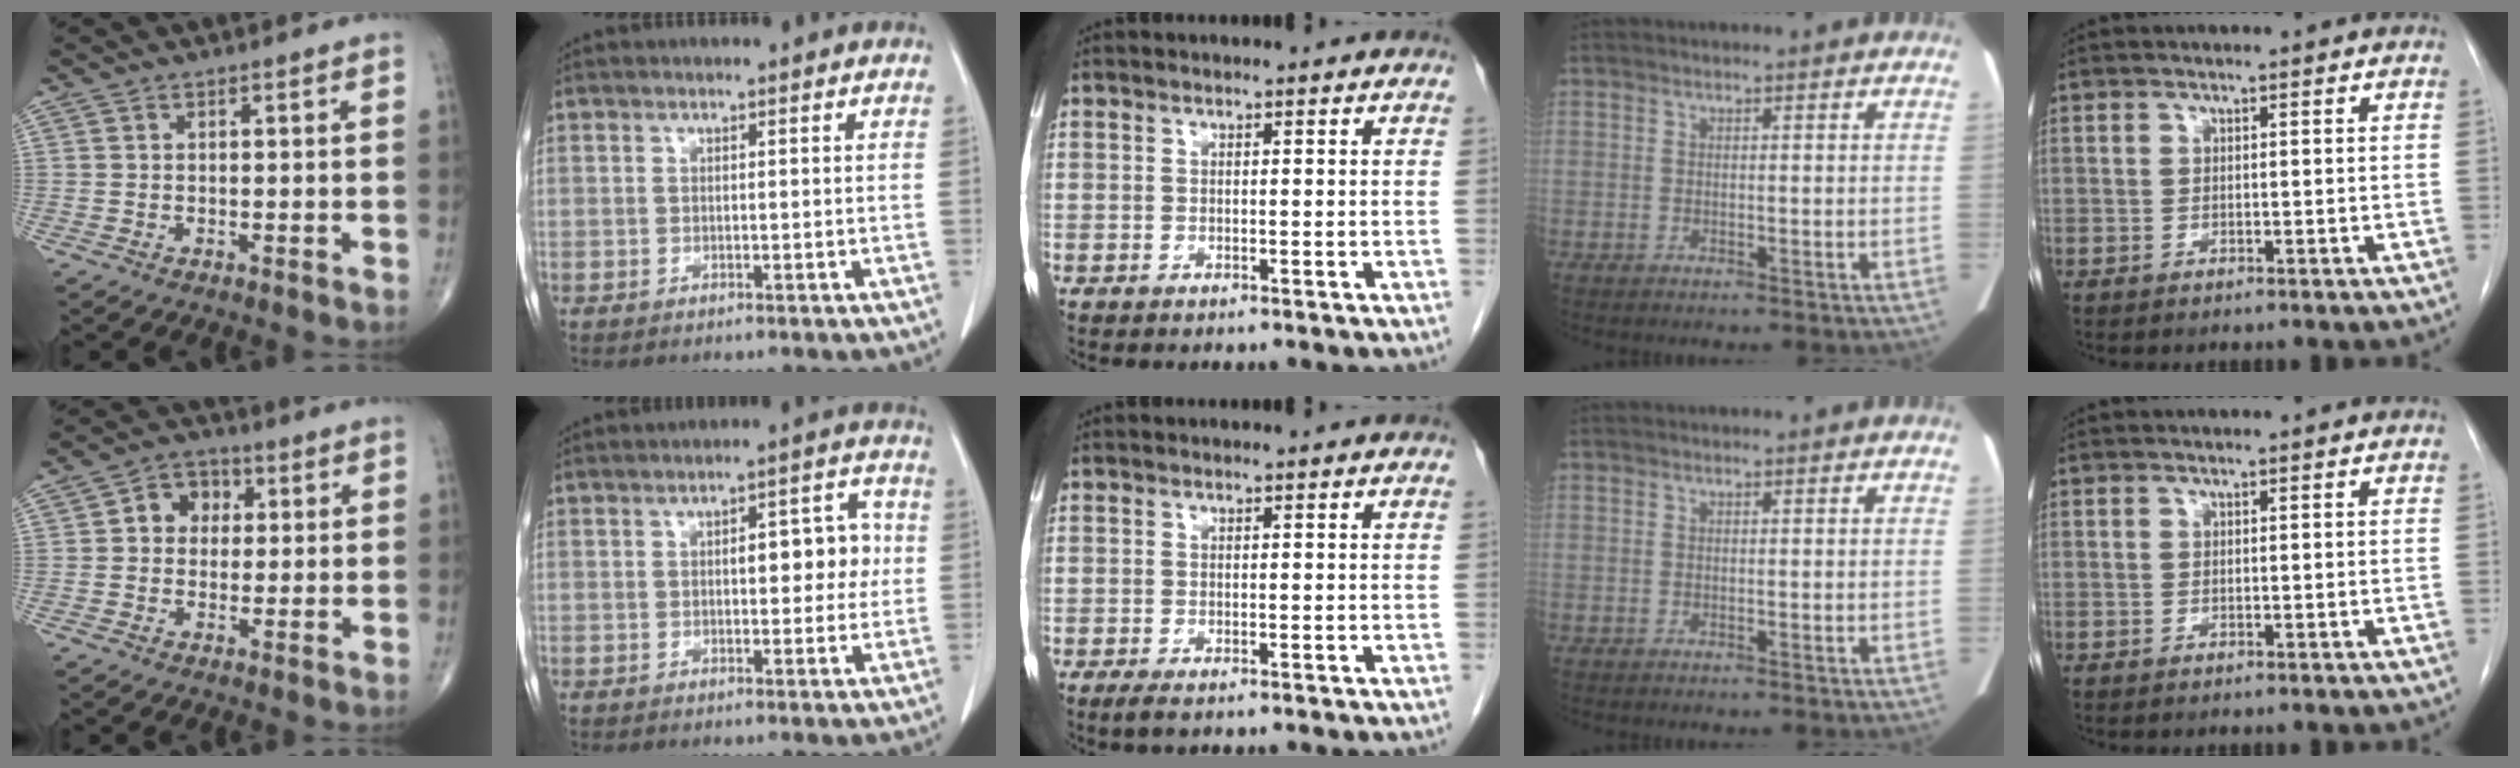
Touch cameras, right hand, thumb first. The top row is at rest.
{"thumb": {"total": 6.3, "force": [1.1, 5.3, 3.2], "torque": [-0.020, 0.011, 0.009]}, "index": {"total": 8.1, "force": [0.7, 3.5, 7.3], "torque": [-0.094, 0.029, 0.016]}, "middle": {"total": 1.6, "force": [-1.1, 0.4, 1.1], "torque": [-0.023, -0.005, -0.018]}}